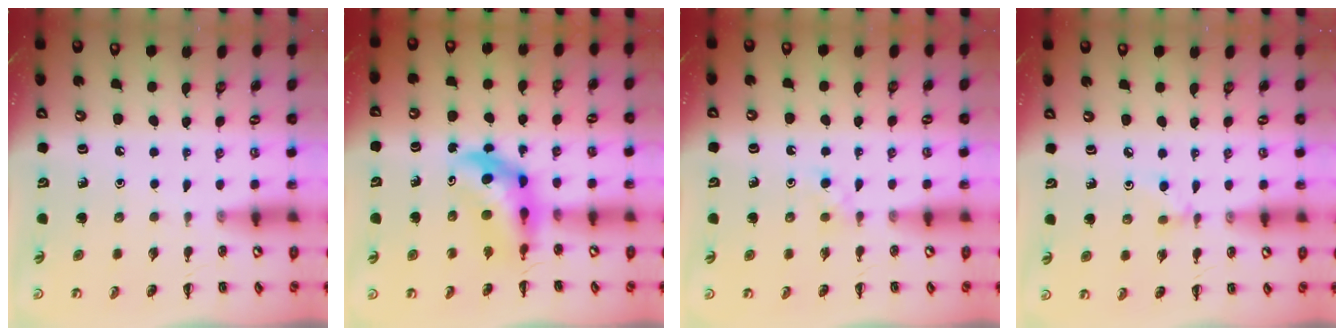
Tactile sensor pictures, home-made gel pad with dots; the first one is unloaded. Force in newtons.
{"total": 5.7, "press": 5.5, "slide": 1.4}
{"total": 2.7, "press": 2.5, "slide": 1.1}
{"total": 3.2, "press": 2.9, "slide": 1.2}